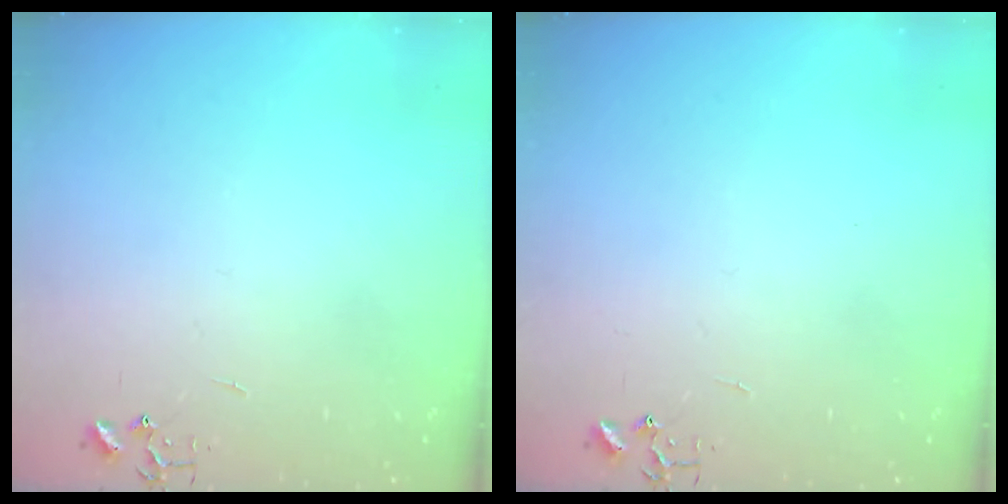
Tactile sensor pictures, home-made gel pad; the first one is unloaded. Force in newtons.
{"total": 0.0}